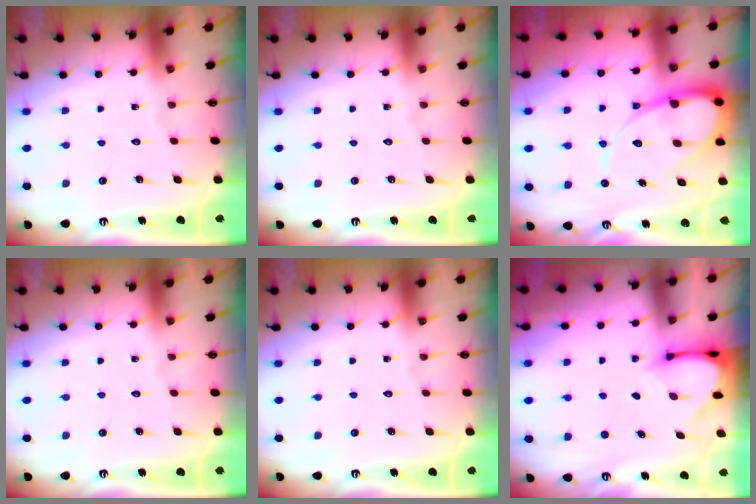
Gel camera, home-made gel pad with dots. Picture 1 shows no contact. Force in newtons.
{"total": 0.0}
{"total": 13.3, "press": 13.3, "slide": 1.2}
{"total": 0.0}
{"total": 0.0}
{"total": 3.0, "press": 3.0, "slide": 0.4}